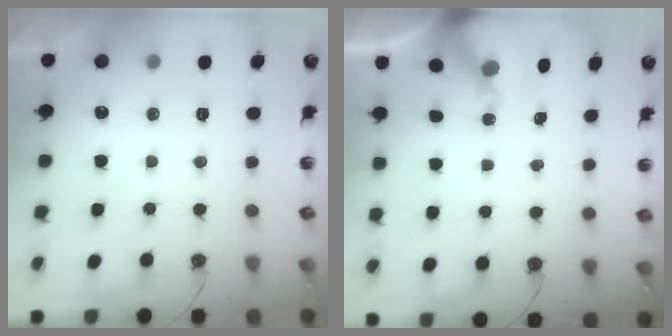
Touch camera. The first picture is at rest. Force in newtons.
{"total": 6.8, "press": 6.7, "slide": 0.6}